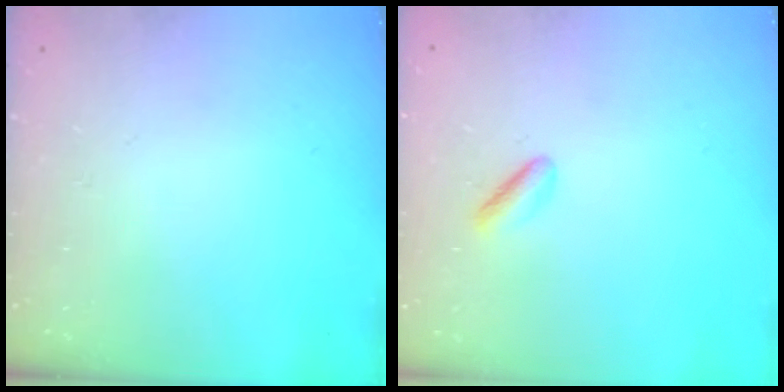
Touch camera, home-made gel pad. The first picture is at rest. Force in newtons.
{"total": 1.9, "press": 1.6, "slide": 1.0}